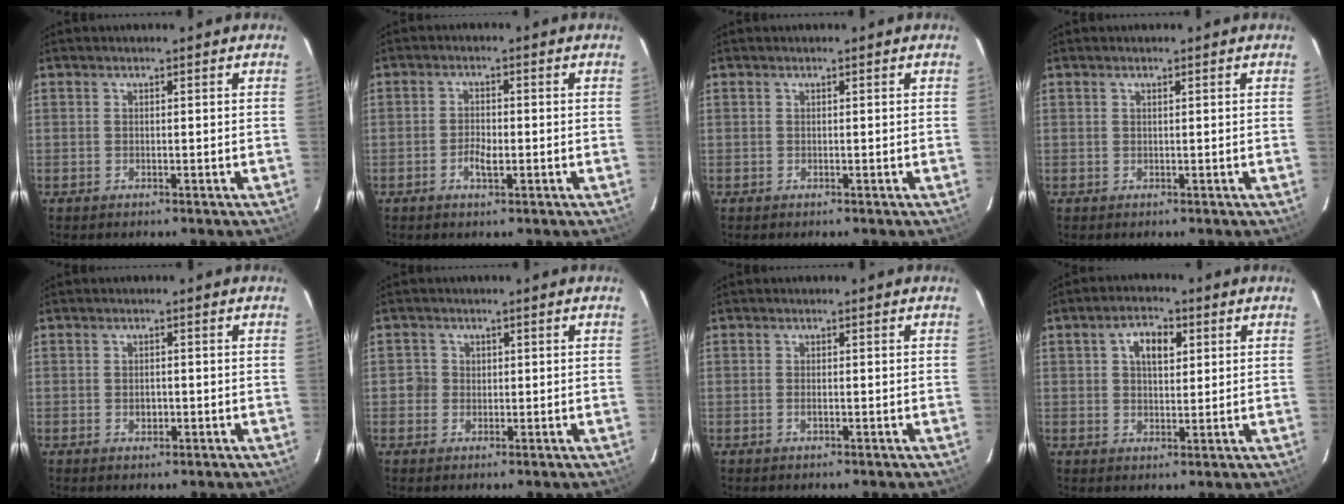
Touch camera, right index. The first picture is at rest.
{"total": 3.0, "force": [-1.1, 1.4, 2.4], "torque": [-0.051, -0.001, -0.020]}
{"total": 0.0}
{"total": 0.0}
{"total": 1.7, "force": [-0.3, 1.3, 1.0], "torque": [-0.016, 0.000, -0.004]}
{"total": 2.6, "force": [-0.1, 2.6, 0.0], "torque": [0.009, 0.012, -0.001]}
{"total": 0.9, "force": [-0.3, 0.3, 0.8], "torque": [-0.017, 0.001, -0.006]}
{"total": 5.8, "force": [2.0, 3.4, 4.2], "torque": [-0.068, 0.018, 0.037]}